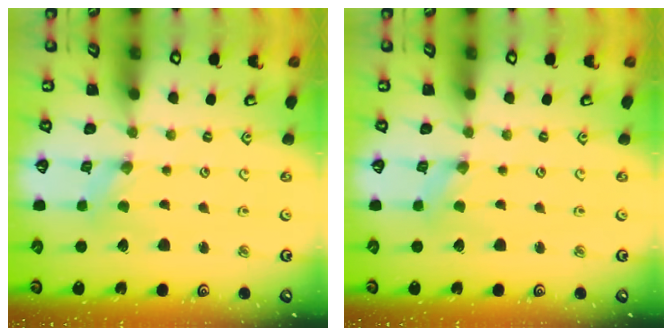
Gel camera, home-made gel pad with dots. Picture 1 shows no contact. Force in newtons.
{"total": 0.0}